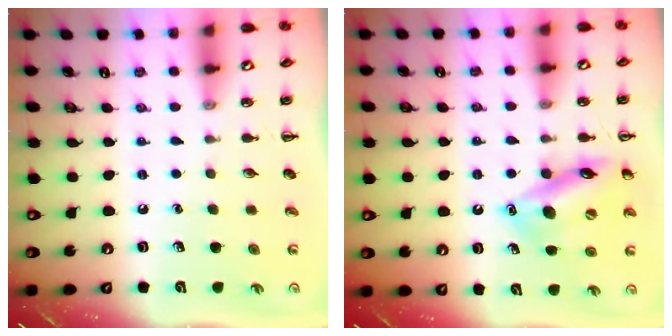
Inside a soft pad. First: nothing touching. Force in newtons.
{"total": 15.4, "press": 15.1, "slide": 3.2}